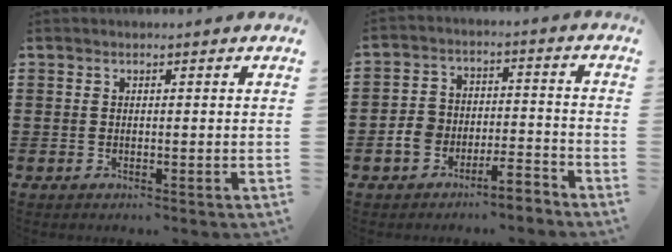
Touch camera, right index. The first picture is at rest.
{"total": 4.9, "force": [-3.8, 2.3, 2.1], "torque": [-0.042, 0.012, -0.073]}